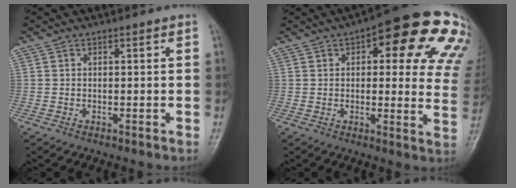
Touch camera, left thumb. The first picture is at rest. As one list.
[{"total": 22.0, "force": [10.4, 8.2, 17.5], "torque": [-0.169, -0.012, 0.110]}]